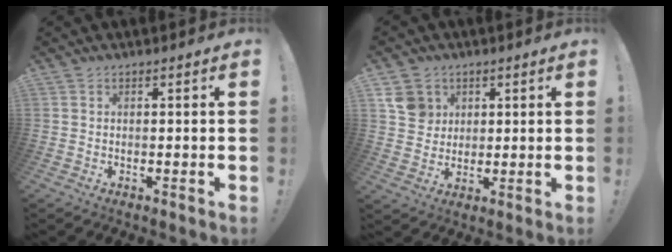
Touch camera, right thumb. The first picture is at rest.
{"total": 7.9, "force": [3.3, 6.9, 1.9], "torque": [-0.019, -0.013, 0.067]}